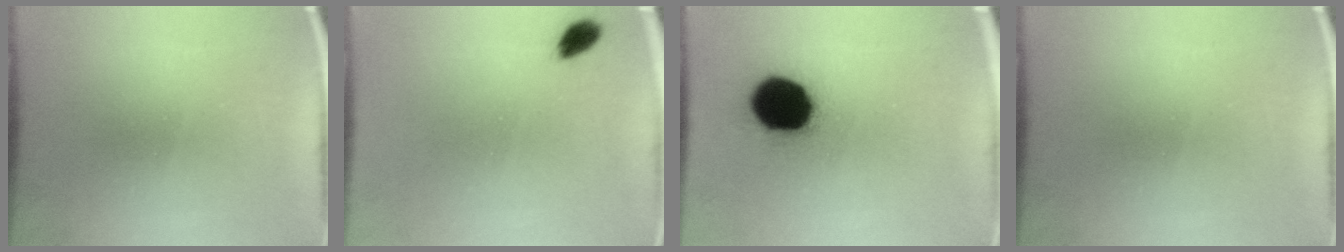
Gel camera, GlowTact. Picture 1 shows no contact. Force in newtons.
{"total": 2.6}
{"total": 18.0}
{"total": 0.0}